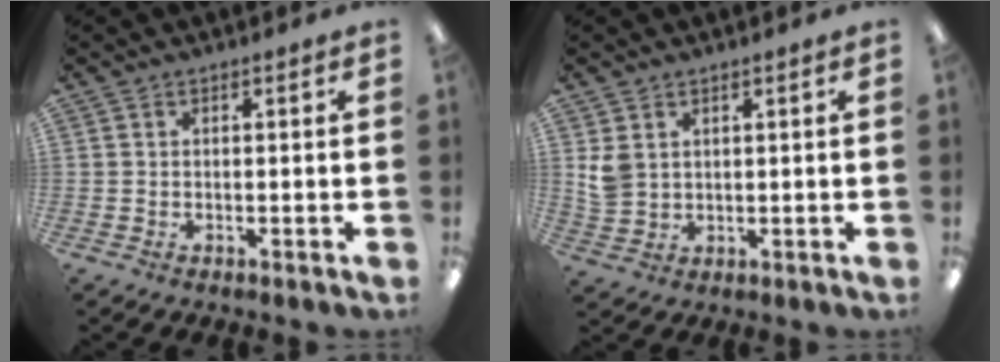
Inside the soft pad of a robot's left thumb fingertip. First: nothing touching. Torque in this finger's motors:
{"motor_torque": [0.65, 0.59, 0.65, -0.40, 0.04]}